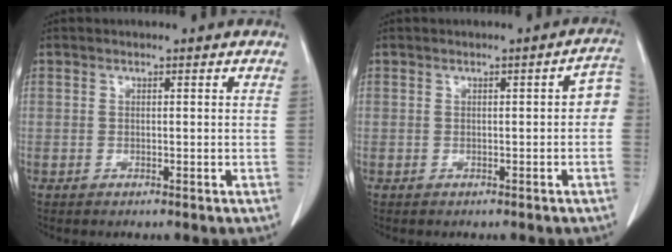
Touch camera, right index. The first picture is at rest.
{"total": 3.3, "force": [-0.1, 1.0, 3.2], "torque": [-0.030, 0.012, -0.006]}